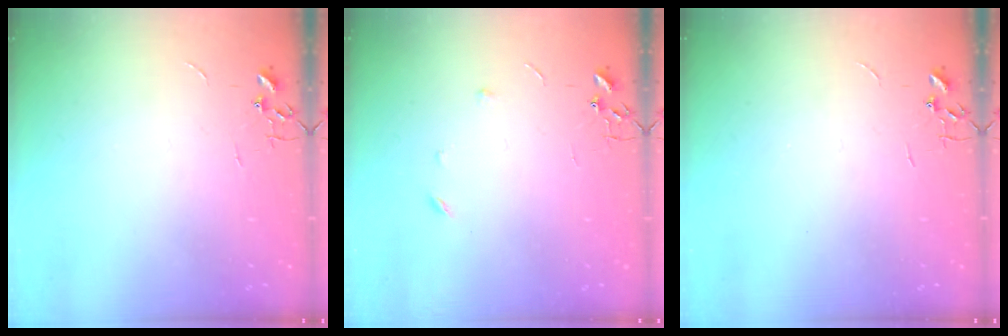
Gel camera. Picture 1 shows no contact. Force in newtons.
{"total": 3.6, "press": 3.5, "slide": 0.7}
{"total": 0.0}